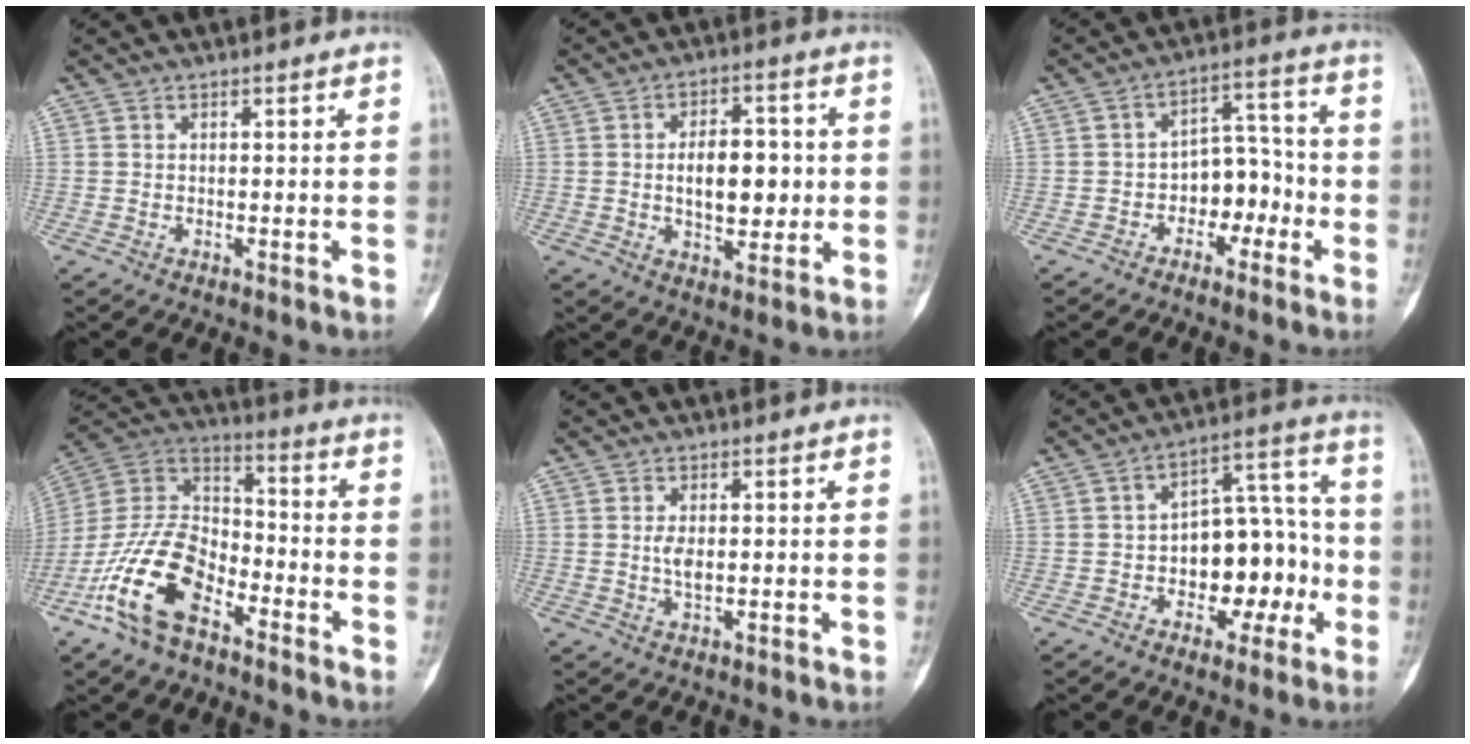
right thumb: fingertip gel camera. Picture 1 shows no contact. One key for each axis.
{"total": 10.6, "fx": 0.0, "fy": 6.0, "fz": 8.8, "tx": -0.101, "ty": 0.009, "tz": 0.005}
{"total": 8.3, "fx": -3.0, "fy": 5.7, "fz": 5.2, "tx": -0.034, "ty": 0.048, "tz": -0.055}
{"total": 17.3, "fx": -9.2, "fy": 9.2, "fz": 11.4, "tx": -0.215, "ty": 0.065, "tz": -0.182}
{"total": 2.6, "fx": 0.1, "fy": 1.2, "fz": 2.3, "tx": -0.043, "ty": -0.002, "tz": 0.000}
{"total": 14.3, "fx": -3.2, "fy": 8.9, "fz": 10.8, "tx": -0.104, "ty": 0.058, "tz": -0.044}